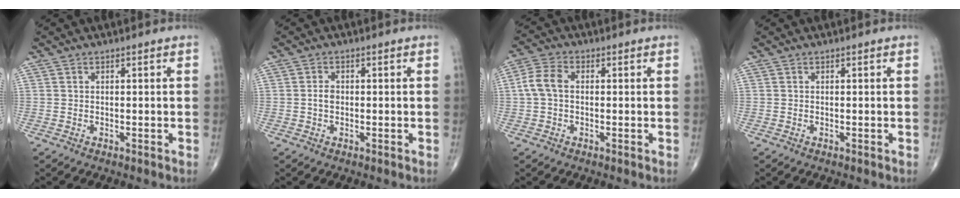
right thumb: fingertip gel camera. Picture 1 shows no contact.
{"total": 1.8, "force": [-0.2, 1.2, 1.3], "torque": [-0.021, 0.004, -0.006]}
{"total": 5.2, "force": [0.1, 3.4, 3.9], "torque": [-0.085, 0.016, -0.005]}
{"total": 0.0}